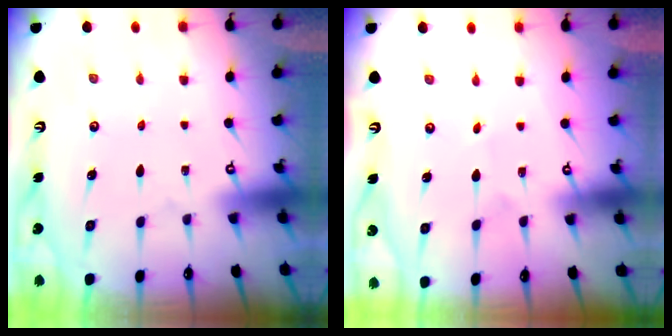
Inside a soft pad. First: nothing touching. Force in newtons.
{"total": 1.6, "press": 1.6, "slide": 0.1}